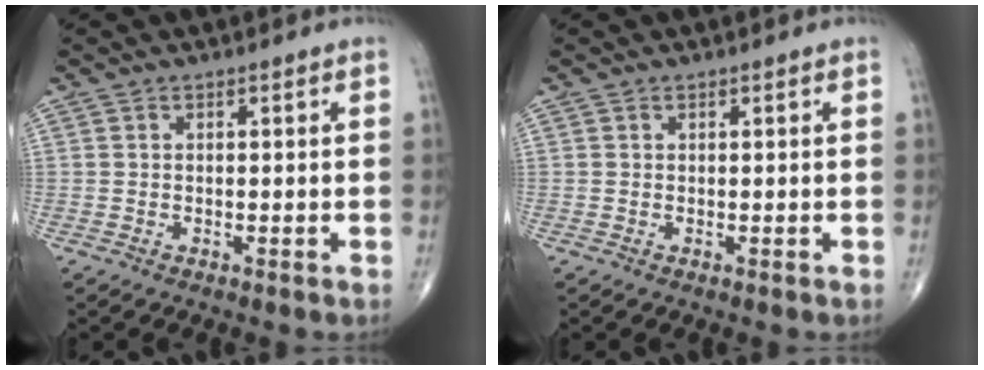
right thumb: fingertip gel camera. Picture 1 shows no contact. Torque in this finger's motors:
{"motor_torque": [-0.30, 0.14, -0.15, 0.14, -0.03]}